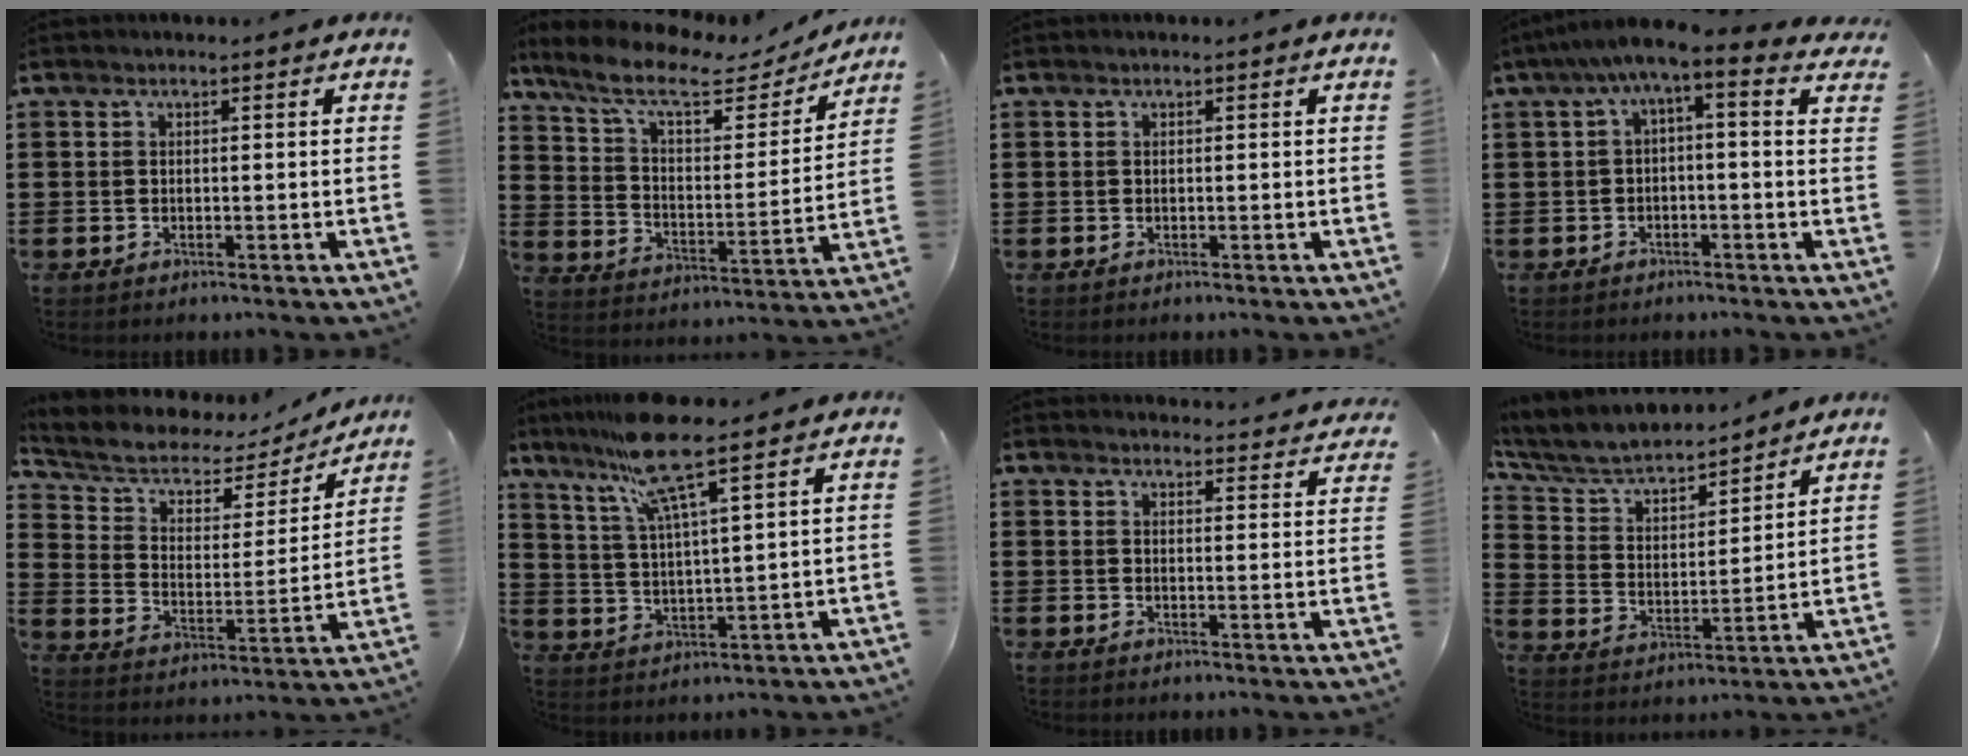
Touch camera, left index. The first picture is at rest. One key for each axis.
{"total": 9.5, "fx": 7.1, "fy": 2.8, "fz": 5.7, "tx": -0.137, "ty": -0.030, "tz": 0.118}
{"total": 0.0}
{"total": 3.3, "fx": -0.2, "fy": 0.3, "fz": 3.3, "tx": -0.068, "ty": -0.020, "tz": -0.013}
{"total": 6.2, "fx": 4.7, "fy": 3.1, "fz": 2.6, "tx": -0.081, "ty": -0.028, "tz": 0.078}
{"total": 10.4, "fx": 7.8, "fy": 0.1, "fz": 7.0, "tx": -0.166, "ty": -0.028, "tz": 0.132}
{"total": 3.4, "fx": 3.4, "fy": 0.0, "fz": 0.3, "tx": -0.008, "ty": -0.020, "tz": 0.061}
{"total": 5.9, "fx": 5.3, "fy": 1.5, "fz": 2.0, "tx": -0.066, "ty": -0.035, "tz": 0.086}